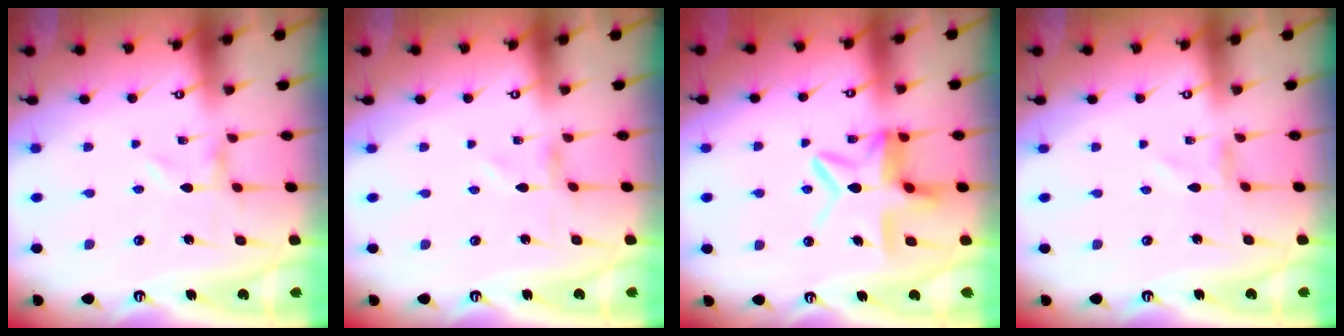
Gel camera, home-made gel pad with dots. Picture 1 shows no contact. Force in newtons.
{"total": 0.0}
{"total": 11.6, "press": 11.5, "slide": 1.2}
{"total": 0.8, "press": 0.8, "slide": 0.1}